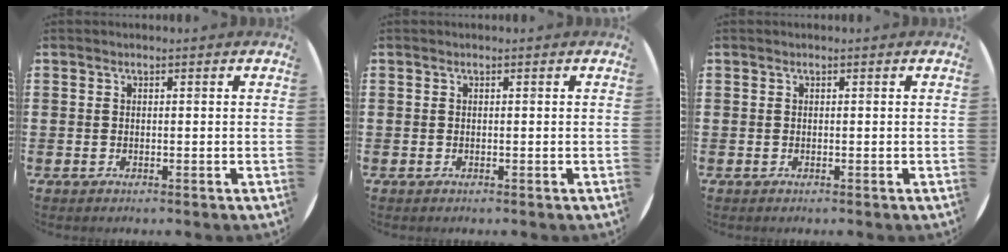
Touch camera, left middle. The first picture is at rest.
{"total": 0.0}
{"total": 0.0}